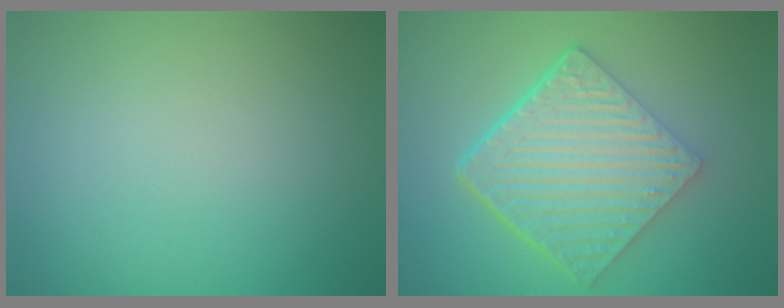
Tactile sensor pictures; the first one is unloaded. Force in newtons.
{"total": 7.0, "press": 4.6, "slide": 5.2}